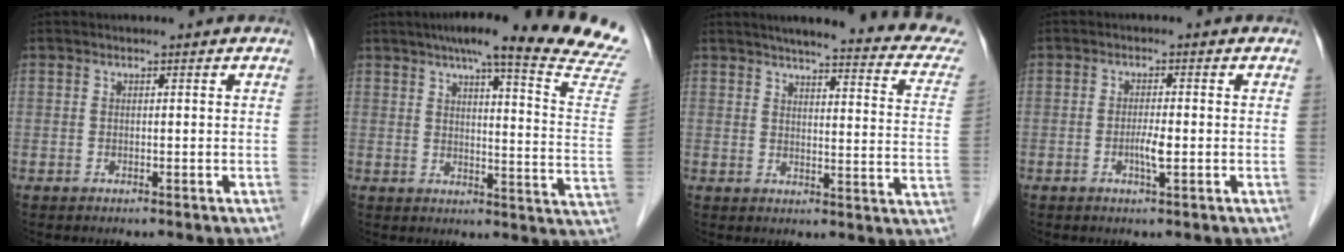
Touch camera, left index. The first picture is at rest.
{"total": 22.9, "force": [19.9, -0.8, 11.3], "torque": [-0.149, -0.064, 0.230]}
{"total": 21.3, "force": [18.8, 1.9, 9.8], "torque": [-0.114, -0.035, 0.209]}
{"total": 2.4, "force": [-0.6, 0.2, 2.3], "torque": [-0.045, -0.002, -0.012]}